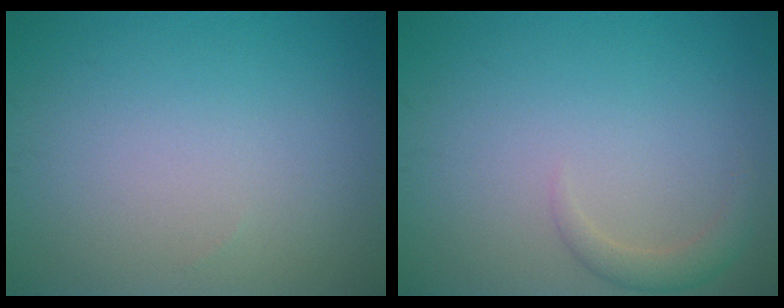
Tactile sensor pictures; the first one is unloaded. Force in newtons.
{"total": 1.7, "press": 1.7, "slide": 0.1}